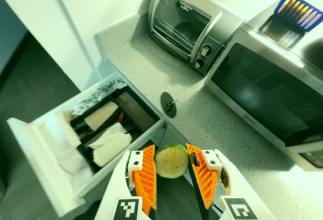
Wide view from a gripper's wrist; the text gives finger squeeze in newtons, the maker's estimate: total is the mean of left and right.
{"total": 10.6, "left": 11.2, "right": 10.1}